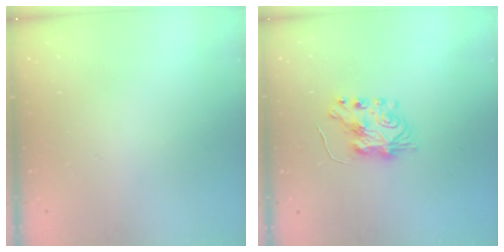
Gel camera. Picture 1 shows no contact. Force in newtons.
{"total": 8.7, "press": 8.6, "slide": 0.9}